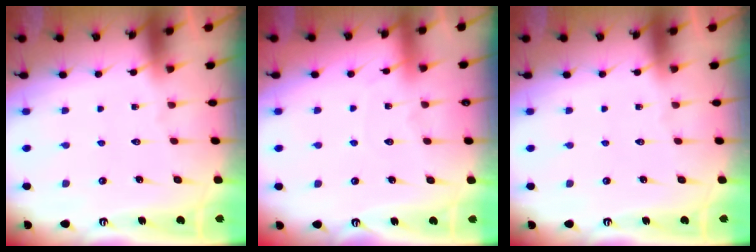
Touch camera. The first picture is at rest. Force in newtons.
{"total": 3.1, "press": 3.1, "slide": 0.4}
{"total": 0.0}